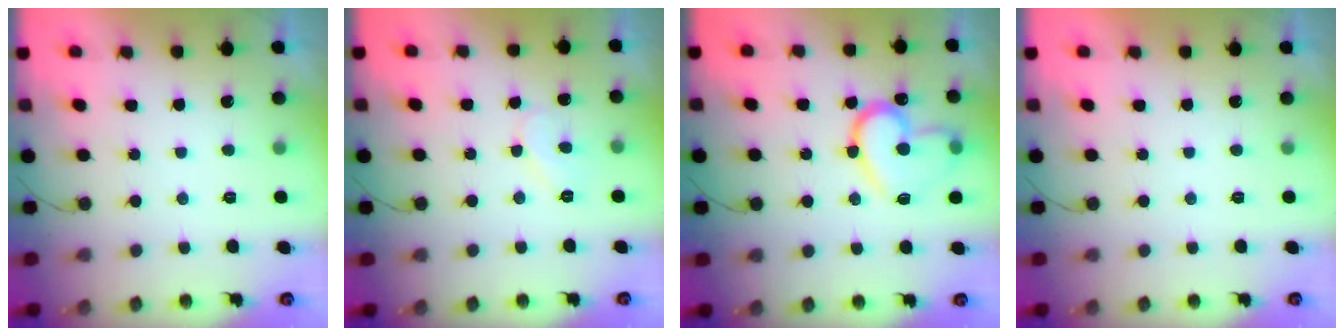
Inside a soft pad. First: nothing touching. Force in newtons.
{"total": 5.2, "press": 5.2, "slide": 0.1}
{"total": 16.8, "press": 16.8, "slide": 1.3}
{"total": 1.7, "press": 1.7, "slide": 0.1}